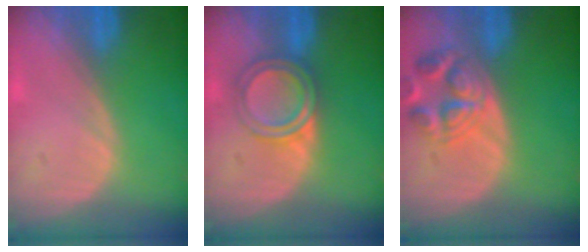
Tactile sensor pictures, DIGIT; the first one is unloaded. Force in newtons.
{"total": 4.7, "press": 4.7, "slide": 0.2}
{"total": 6.8, "press": 6.3, "slide": 2.6}